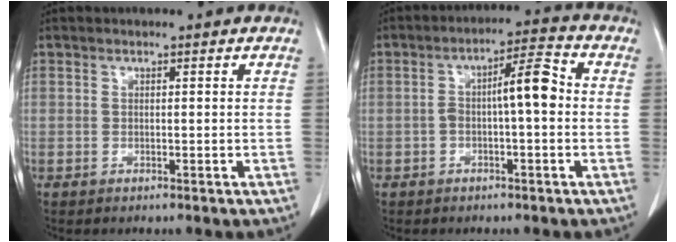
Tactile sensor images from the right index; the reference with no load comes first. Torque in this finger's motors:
{"motor_torque": [0.34, 0.13, 0.17, 0.08]}